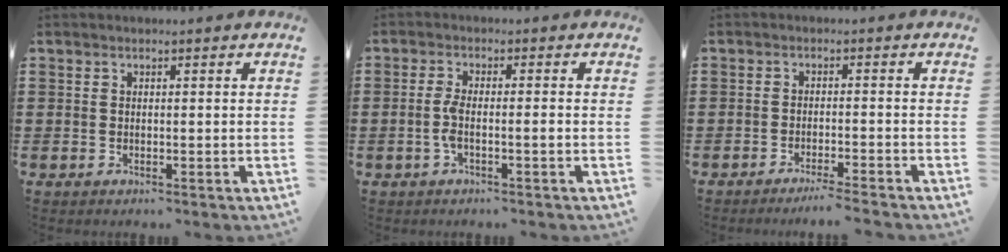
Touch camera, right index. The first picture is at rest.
{"total": 3.5, "force": [-1.0, 0.5, 3.3], "torque": [-0.083, -0.008, -0.027]}
{"total": 2.6, "force": [-2.4, -0.4, 0.9], "torque": [-0.016, -0.001, -0.048]}